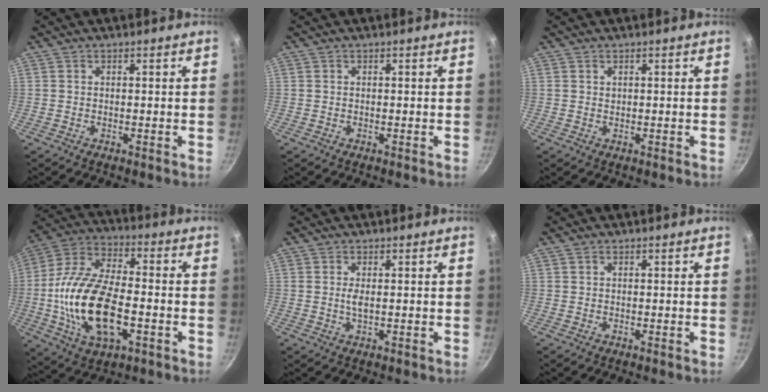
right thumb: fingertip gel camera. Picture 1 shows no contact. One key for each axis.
{"total": 0.0}
{"total": 0.5, "fx": 0.4, "fy": 0.3, "fz": 0.1, "tx": -0.001, "ty": -0.004, "tz": 0.006}
{"total": 21.1, "fx": -4.0, "fy": 10.8, "fz": 17.7, "tx": -0.335, "ty": 0.026, "tz": -0.078}
{"total": 1.8, "fx": 0.2, "fy": 0.5, "fz": 1.7, "tx": -0.036, "ty": -0.002, "tz": 0.005}
{"total": 0.0}